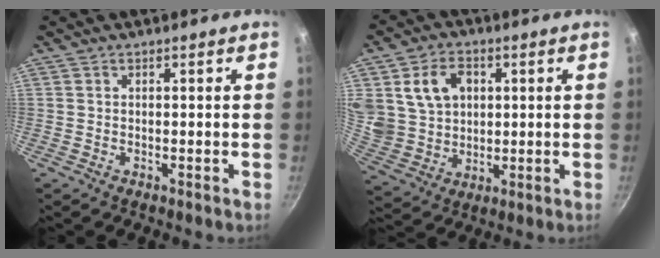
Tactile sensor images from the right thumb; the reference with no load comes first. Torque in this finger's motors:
{"motor_torque": [-0.81, 1.25, 0.69, 0.97, 0.12]}